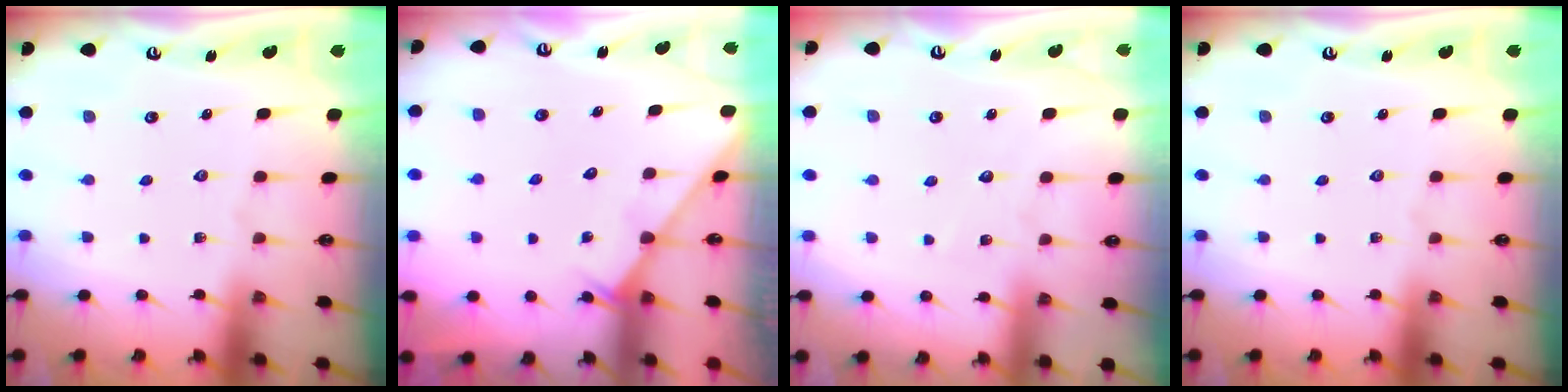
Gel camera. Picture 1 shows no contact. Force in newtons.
{"total": 2.6, "press": 2.6, "slide": 0.3}
{"total": 2.6, "press": 2.6, "slide": 0.3}
{"total": 0.0}